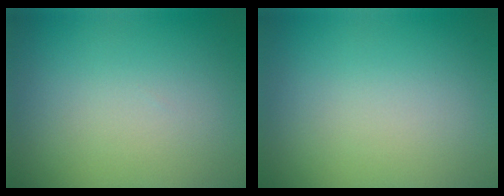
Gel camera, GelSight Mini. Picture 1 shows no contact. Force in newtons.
{"total": 0.0}